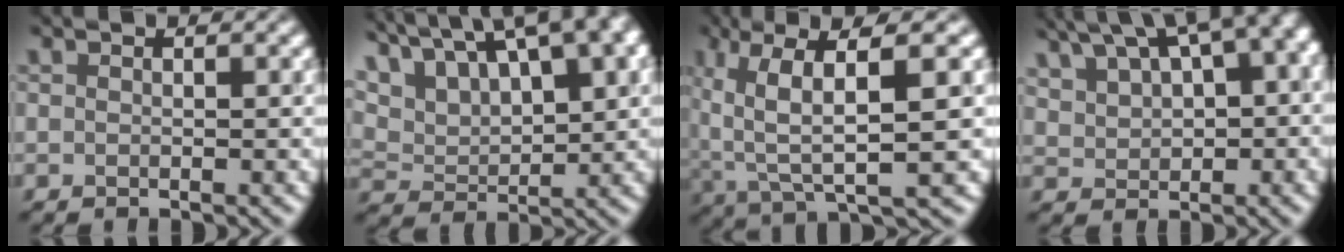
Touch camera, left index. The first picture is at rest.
{"total": 13.8, "force": [9.7, 4.9, 8.5], "torque": [-0.202, 0.023, 0.182]}
{"total": 6.0, "force": [1.5, 0.8, 5.7], "torque": [-0.143, -0.008, 0.069]}
{"total": 12.2, "force": [6.2, 5.8, 8.8], "torque": [-0.190, 0.026, 0.147]}